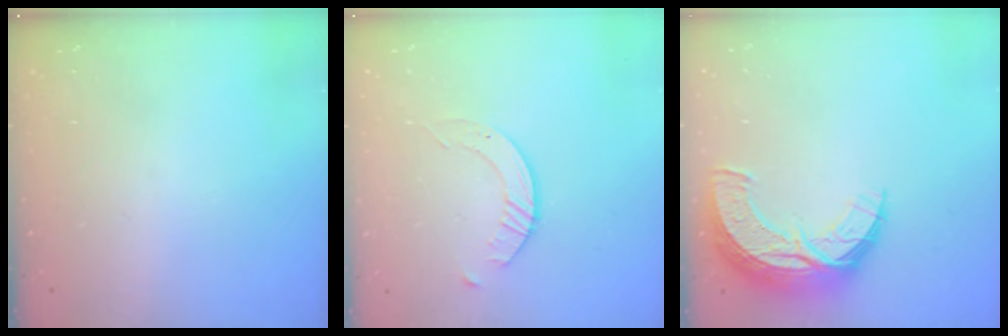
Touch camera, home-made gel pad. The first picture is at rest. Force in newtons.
{"total": 2.6, "press": 2.6, "slide": 0.3}
{"total": 12.8, "press": 12.7, "slide": 1.0}